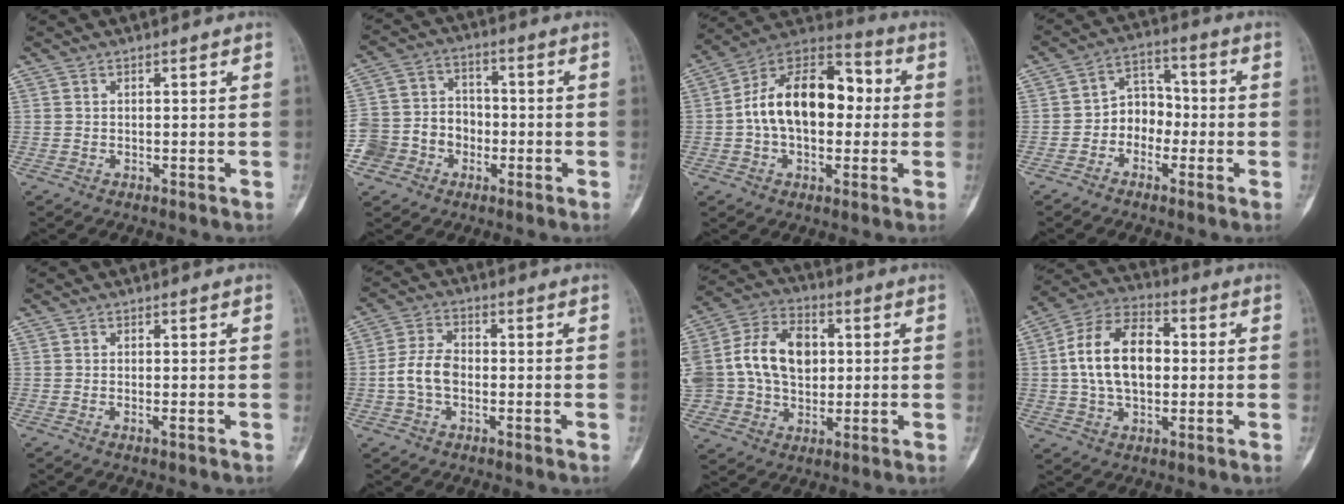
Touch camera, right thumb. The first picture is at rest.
{"total": 11.1, "force": [-3.9, 9.8, 3.6], "torque": [-0.037, 0.045, -0.067]}
{"total": 18.7, "force": [0.6, 11.8, 14.5], "torque": [-0.203, 0.040, -0.001]}
{"total": 7.0, "force": [-1.9, 5.7, 3.6], "torque": [-0.019, 0.036, -0.048]}
{"total": 0.8, "force": [-0.4, 0.1, 0.6], "torque": [-0.008, -0.003, -0.009]}
{"total": 6.5, "force": [-1.2, 4.3, 4.7], "torque": [-0.087, 0.020, -0.031]}
{"total": 22.8, "force": [2.6, 17.0, 14.9], "torque": [-0.313, 0.035, 0.059]}
{"total": 15.2, "force": [0.9, 9.5, 11.8], "torque": [-0.197, 0.025, 0.008]}